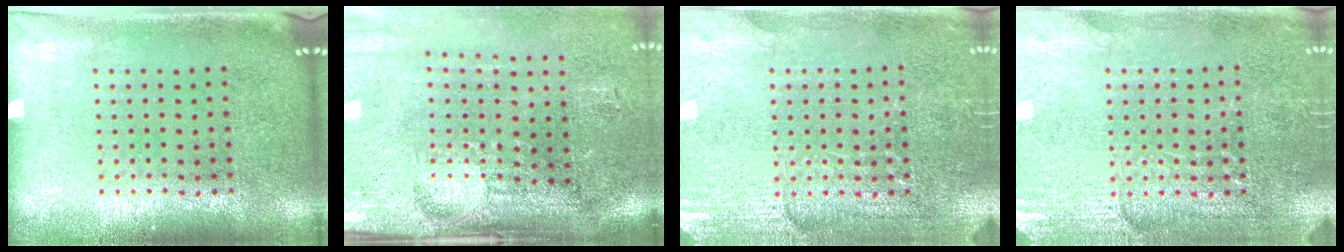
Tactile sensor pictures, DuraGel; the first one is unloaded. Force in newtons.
{"total": 4.7, "press": 3.9, "slide": 2.6}
{"total": 2.9, "press": 2.9, "slide": 0.2}
{"total": 2.9, "press": 2.9, "slide": 0.2}